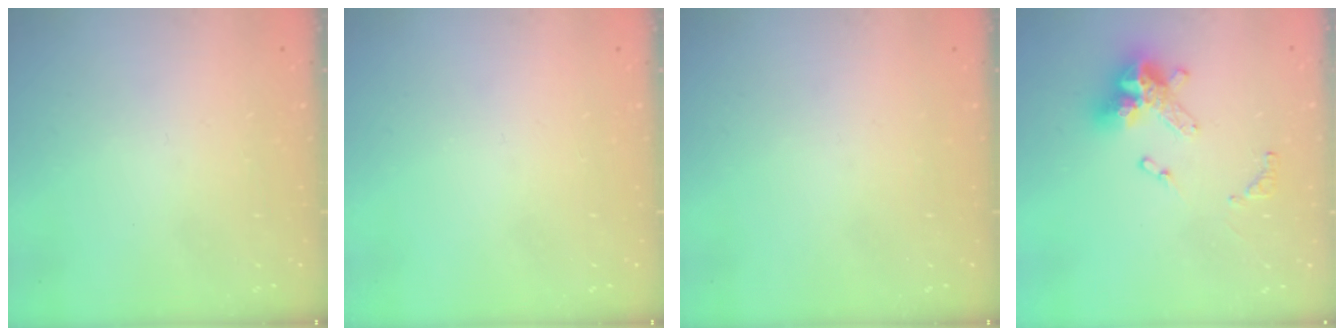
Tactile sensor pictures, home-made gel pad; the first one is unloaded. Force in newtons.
{"total": 0.0}
{"total": 0.0}
{"total": 13.1, "press": 13.0, "slide": 1.4}